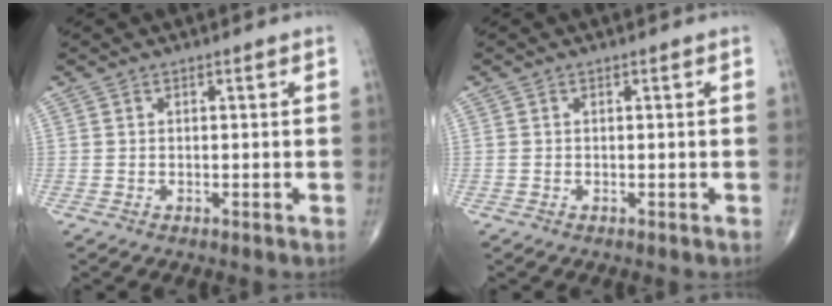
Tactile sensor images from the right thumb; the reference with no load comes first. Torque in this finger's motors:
{"motor_torque": [-0.17, -0.15, 0.03, 0.19, -0.02]}